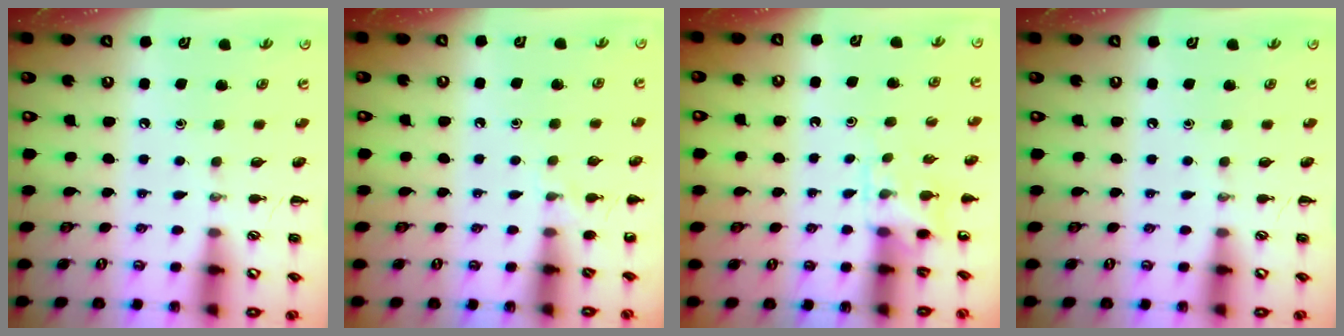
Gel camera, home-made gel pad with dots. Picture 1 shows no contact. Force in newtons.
{"total": 3.8, "press": 3.6, "slide": 1.3}
{"total": 4.2, "press": 3.9, "slide": 1.5}
{"total": 0.0}